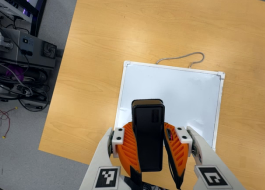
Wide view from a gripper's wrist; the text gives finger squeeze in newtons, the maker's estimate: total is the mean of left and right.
{"total": 10.2, "left": 8.6, "right": 11.8}